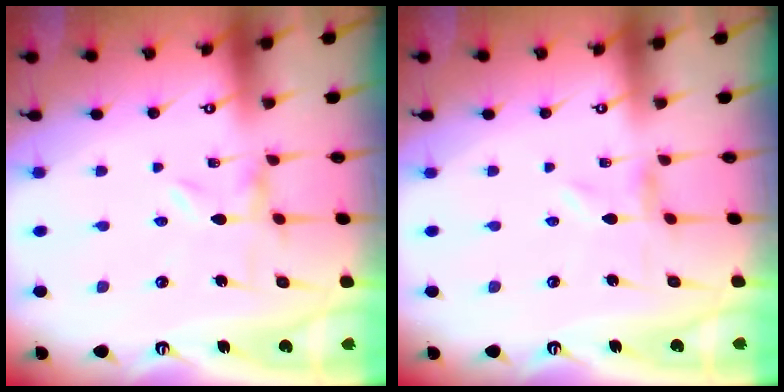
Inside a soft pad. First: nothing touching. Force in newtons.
{"total": 0.0}